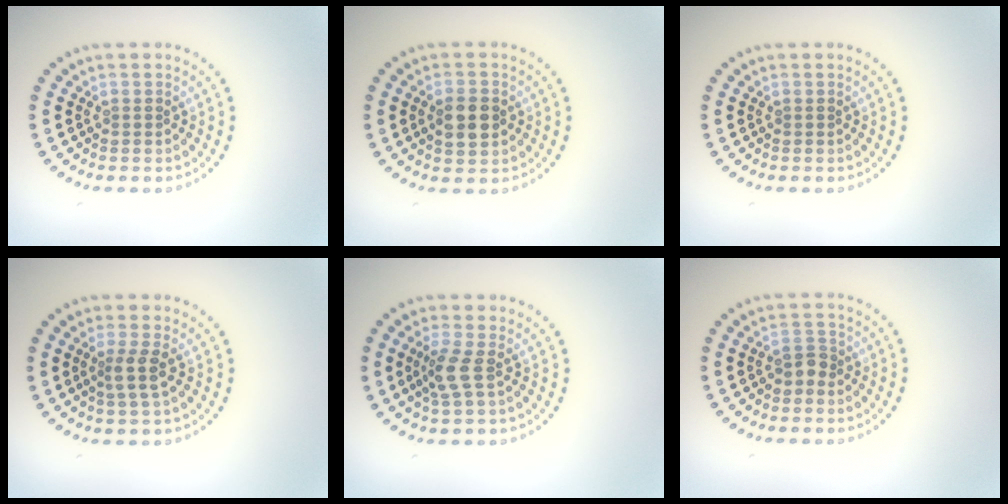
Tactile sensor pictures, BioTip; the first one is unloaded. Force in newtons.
{"total": 3.4, "press": 3.4, "slide": 0.1}
{"total": 0.0}
{"total": 2.1, "press": 1.7, "slide": 1.3}
{"total": 2.3, "press": 2.0, "slide": 1.2}
{"total": 1.5, "press": 1.3, "slide": 0.8}